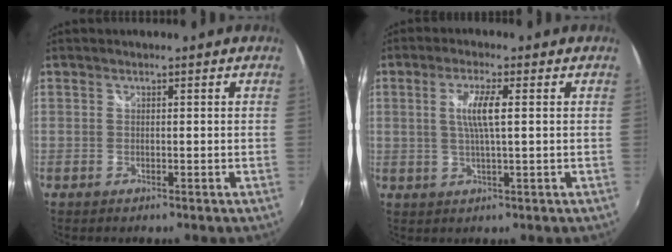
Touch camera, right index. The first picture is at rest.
{"total": 5.3, "force": [0.8, 0.5, 5.2], "torque": [-0.099, -0.003, 0.016]}